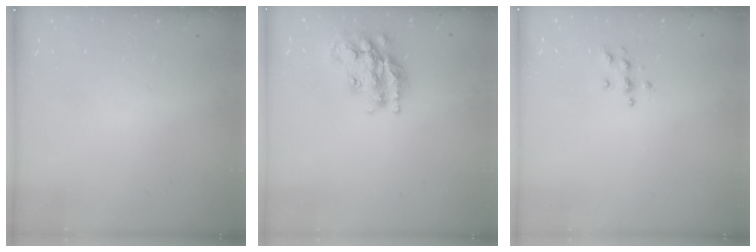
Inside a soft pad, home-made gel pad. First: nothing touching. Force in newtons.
{"total": 18.6, "press": 18.5, "slide": 1.5}
{"total": 3.9, "press": 3.9, "slide": 0.6}